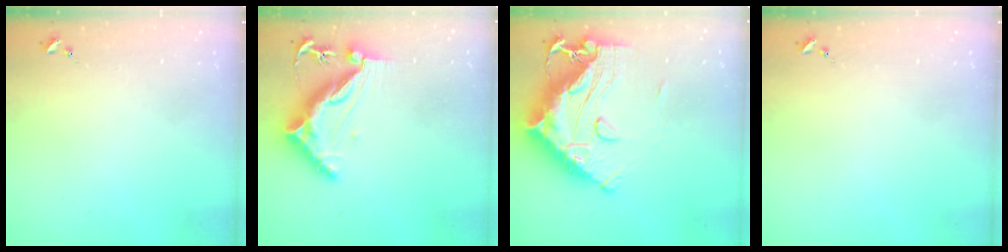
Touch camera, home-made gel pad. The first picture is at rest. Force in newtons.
{"total": 9.9, "press": 9.8, "slide": 1.1}
{"total": 22.9, "press": 22.7, "slide": 2.4}
{"total": 0.0}